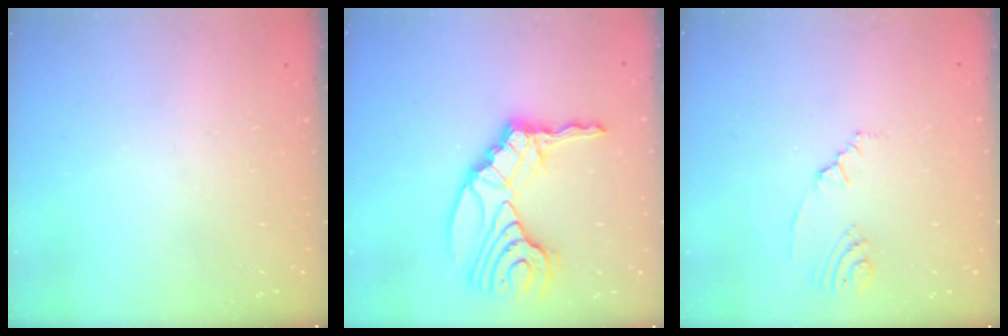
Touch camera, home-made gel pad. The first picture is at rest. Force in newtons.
{"total": 17.0, "press": 16.8, "slide": 2.4}
{"total": 2.8, "press": 2.0, "slide": 2.0}